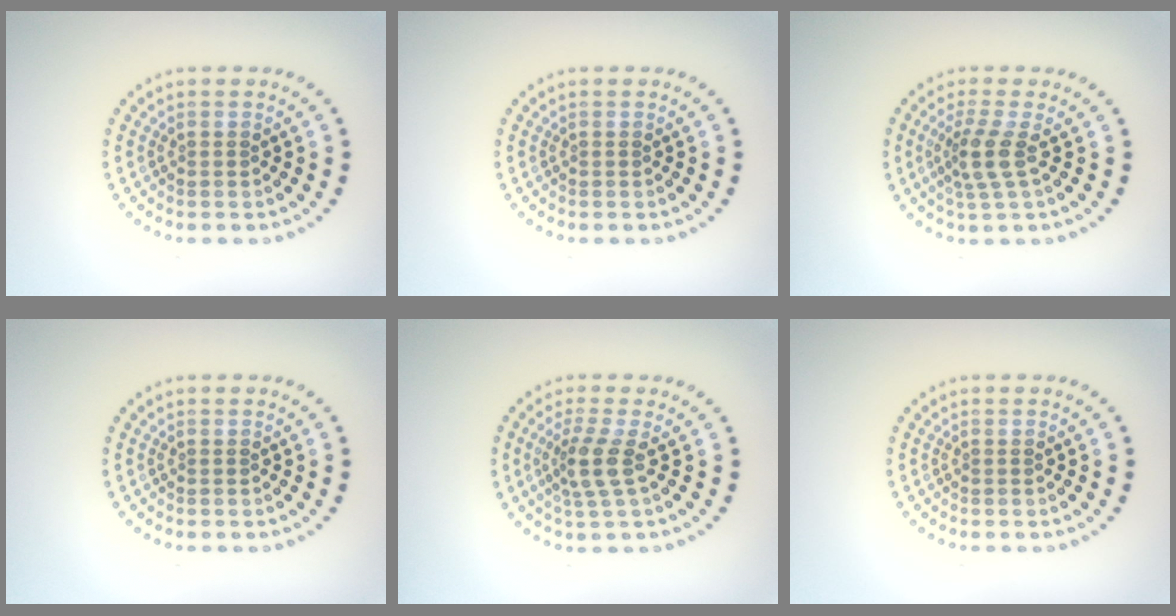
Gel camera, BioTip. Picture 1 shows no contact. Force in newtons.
{"total": 0.0}
{"total": 2.7, "press": 2.1, "slide": 1.7}
{"total": 0.0}
{"total": 2.6, "press": 2.0, "slide": 1.7}
{"total": 0.0}